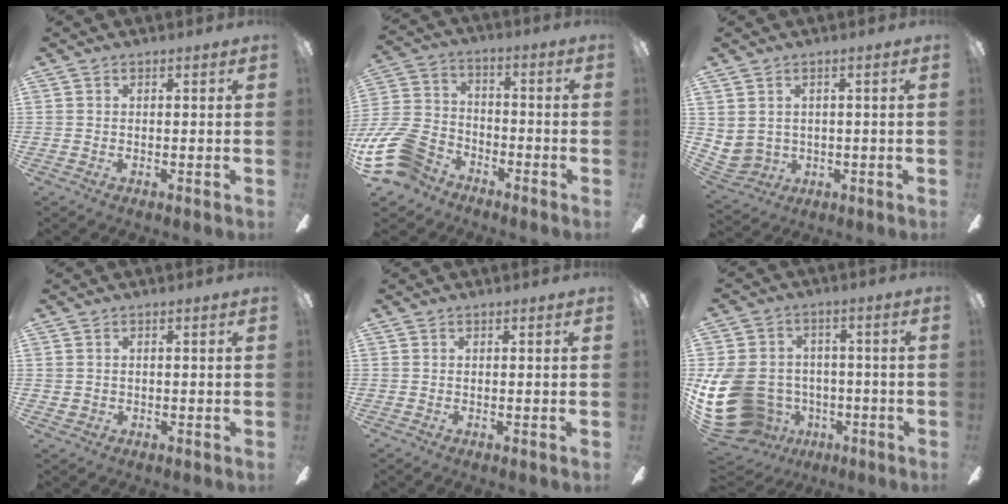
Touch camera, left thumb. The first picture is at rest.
{"total": 16.0, "force": [-8.2, 10.8, 8.5], "torque": [-0.194, 0.049, -0.150]}
{"total": 3.6, "force": [1.7, 3.2, 0.4], "torque": [-0.029, -0.009, 0.033]}
{"total": 1.0, "force": [0.3, 1.0, 0.0], "torque": [0.000, 0.004, 0.003]}
{"total": 0.0}
{"total": 18.7, "force": [-4.7, 15.1, 10.0], "torque": [-0.228, 0.027, -0.060]}